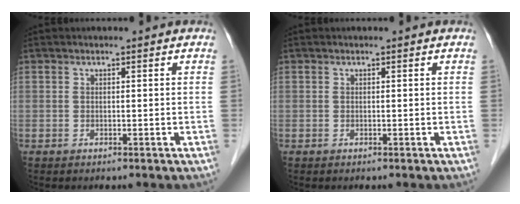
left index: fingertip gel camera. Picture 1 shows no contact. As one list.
[{"total": 0.0}]